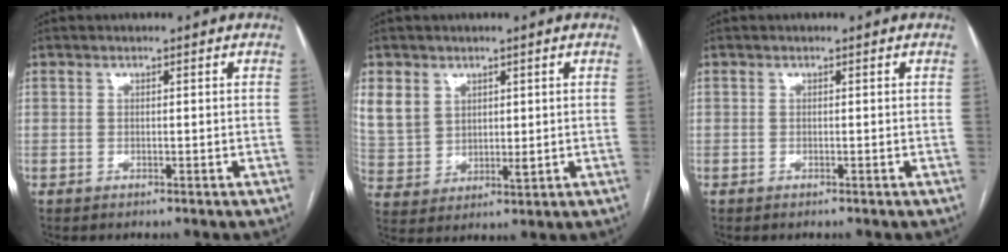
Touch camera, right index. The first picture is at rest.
{"total": 8.8, "force": [4.3, 6.9, 3.3], "torque": [-0.079, 0.011, 0.102]}
{"total": 0.0}